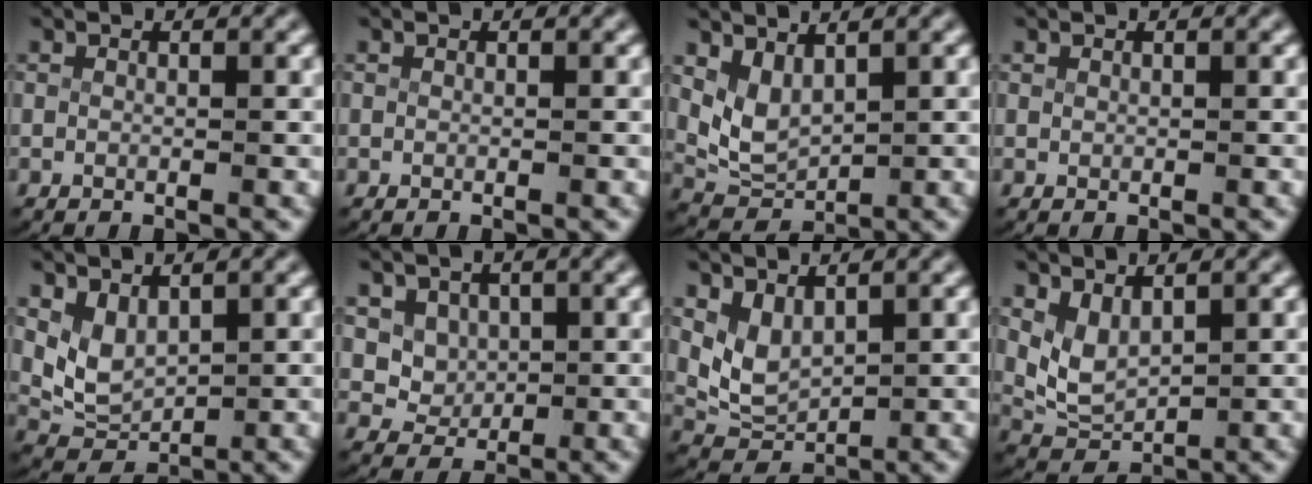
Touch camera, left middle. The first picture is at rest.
{"total": 0.0}
{"total": 6.2, "force": [1.0, 5.2, 3.2], "torque": [-0.090, -0.020, 0.023]}
{"total": 0.0}
{"total": 5.8, "force": [0.9, 4.9, 2.9], "torque": [-0.081, -0.021, 0.022]}
{"total": 4.7, "force": [0.6, 4.4, 1.5], "torque": [-0.054, -0.022, 0.019]}
{"total": 6.2, "force": [1.0, 5.2, 3.2], "torque": [-0.087, -0.020, 0.023]}
{"total": 5.5, "force": [1.0, 4.5, 2.9], "torque": [-0.084, -0.019, 0.024]}